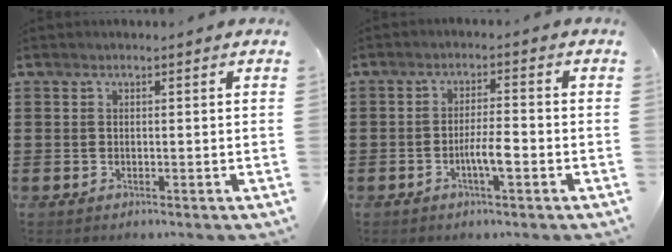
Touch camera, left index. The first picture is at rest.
{"total": 4.3, "force": [-1.6, 0.7, 4.0], "torque": [-0.075, 0.001, -0.031]}